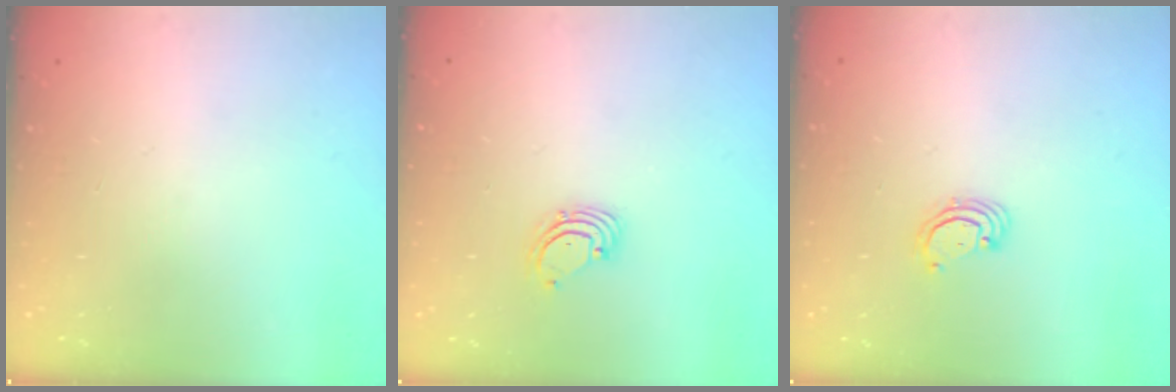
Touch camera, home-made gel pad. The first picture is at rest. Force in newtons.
{"total": 1.6, "press": 1.6, "slide": 0.1}
{"total": 2.5, "press": 2.5, "slide": 0.2}